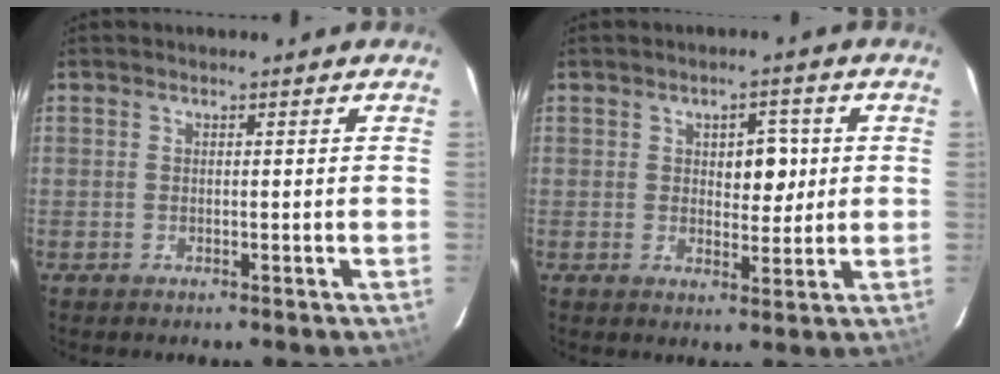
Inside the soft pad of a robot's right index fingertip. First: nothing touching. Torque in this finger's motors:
{"motor_torque": [0.08, -0.03, 0.07, 0.03]}